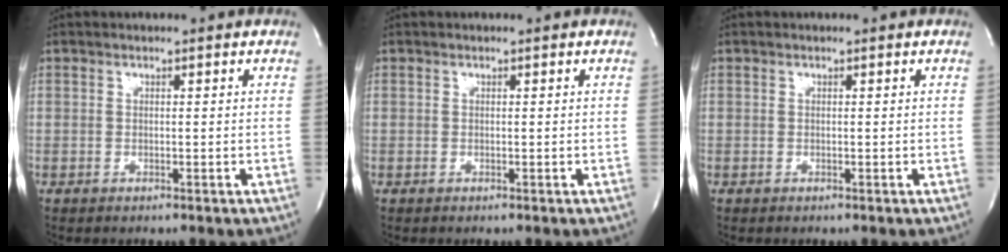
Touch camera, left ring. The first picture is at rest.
{"total": 0.0}
{"total": 0.0}